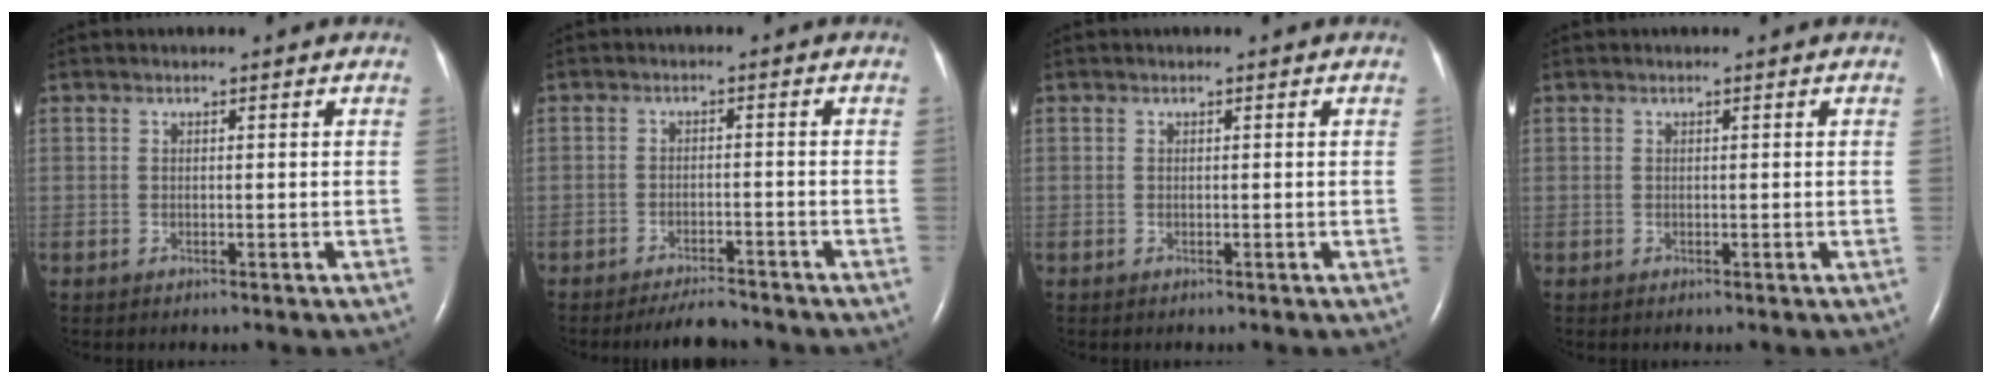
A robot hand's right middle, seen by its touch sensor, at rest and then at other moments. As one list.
[{"total": 4.2, "force": [-4.0, 0.7, 1.2], "torque": [-0.022, -0.011, -0.067]}, {"total": 0.0}, {"total": 0.0}]